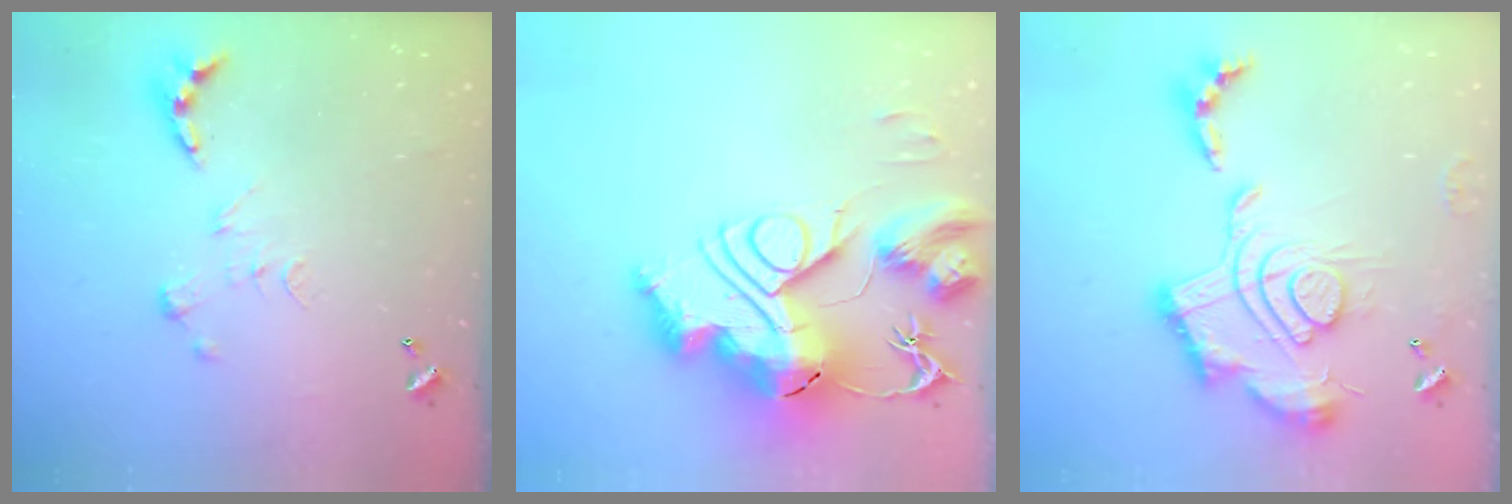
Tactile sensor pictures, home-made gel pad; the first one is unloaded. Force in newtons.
{"total": 0.7, "press": 0.7, "slide": 0.0}
{"total": 2.5, "press": 1.9, "slide": 1.7}